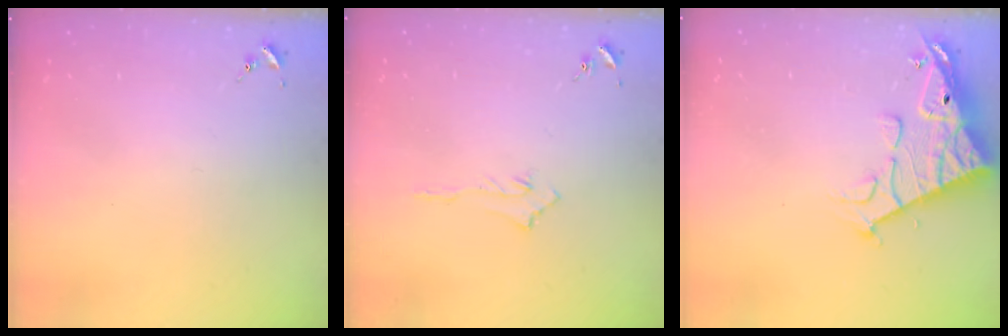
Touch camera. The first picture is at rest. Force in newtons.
{"total": 3.2, "press": 3.2, "slide": 0.4}
{"total": 15.6, "press": 15.5, "slide": 1.5}